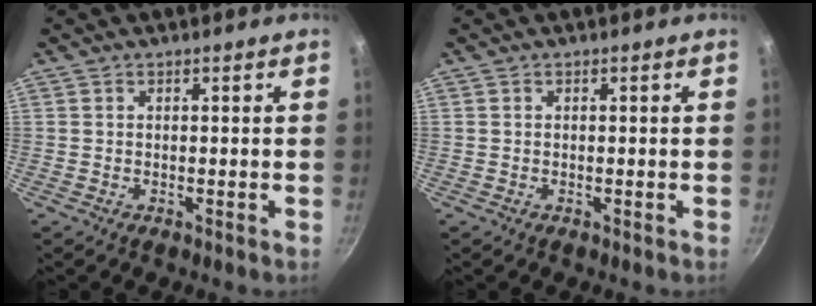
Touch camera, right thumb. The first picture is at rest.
{"total": 0.0}